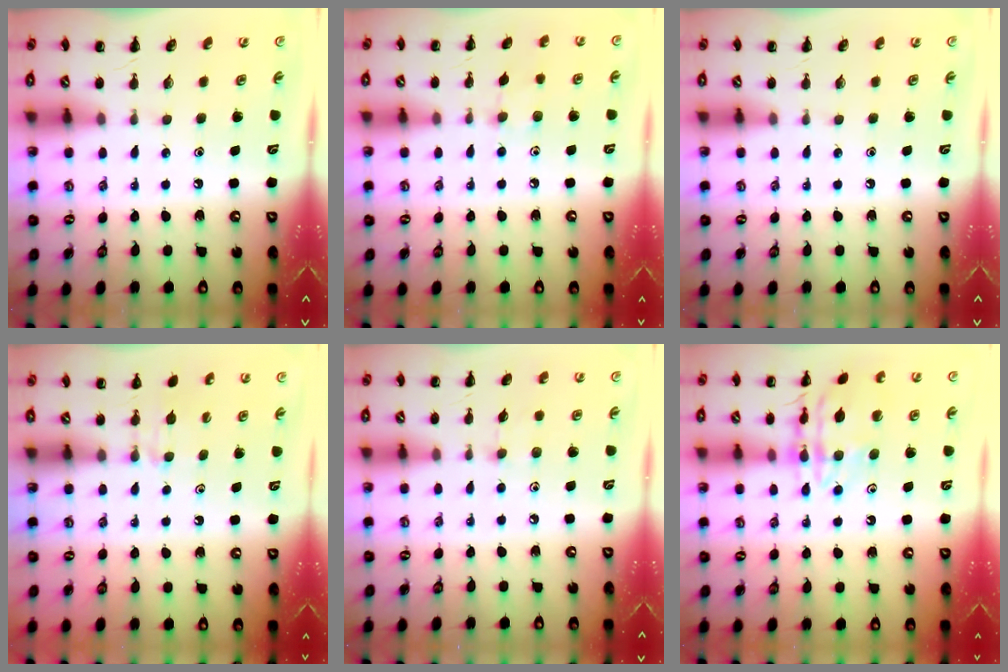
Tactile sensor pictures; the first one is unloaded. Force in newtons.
{"total": 6.5, "press": 6.2, "slide": 2.1}
{"total": 0.0}
{"total": 4.8, "press": 4.6, "slide": 1.6}
{"total": 3.5, "press": 3.2, "slide": 1.2}
{"total": 13.8, "press": 13.8, "slide": 1.2}